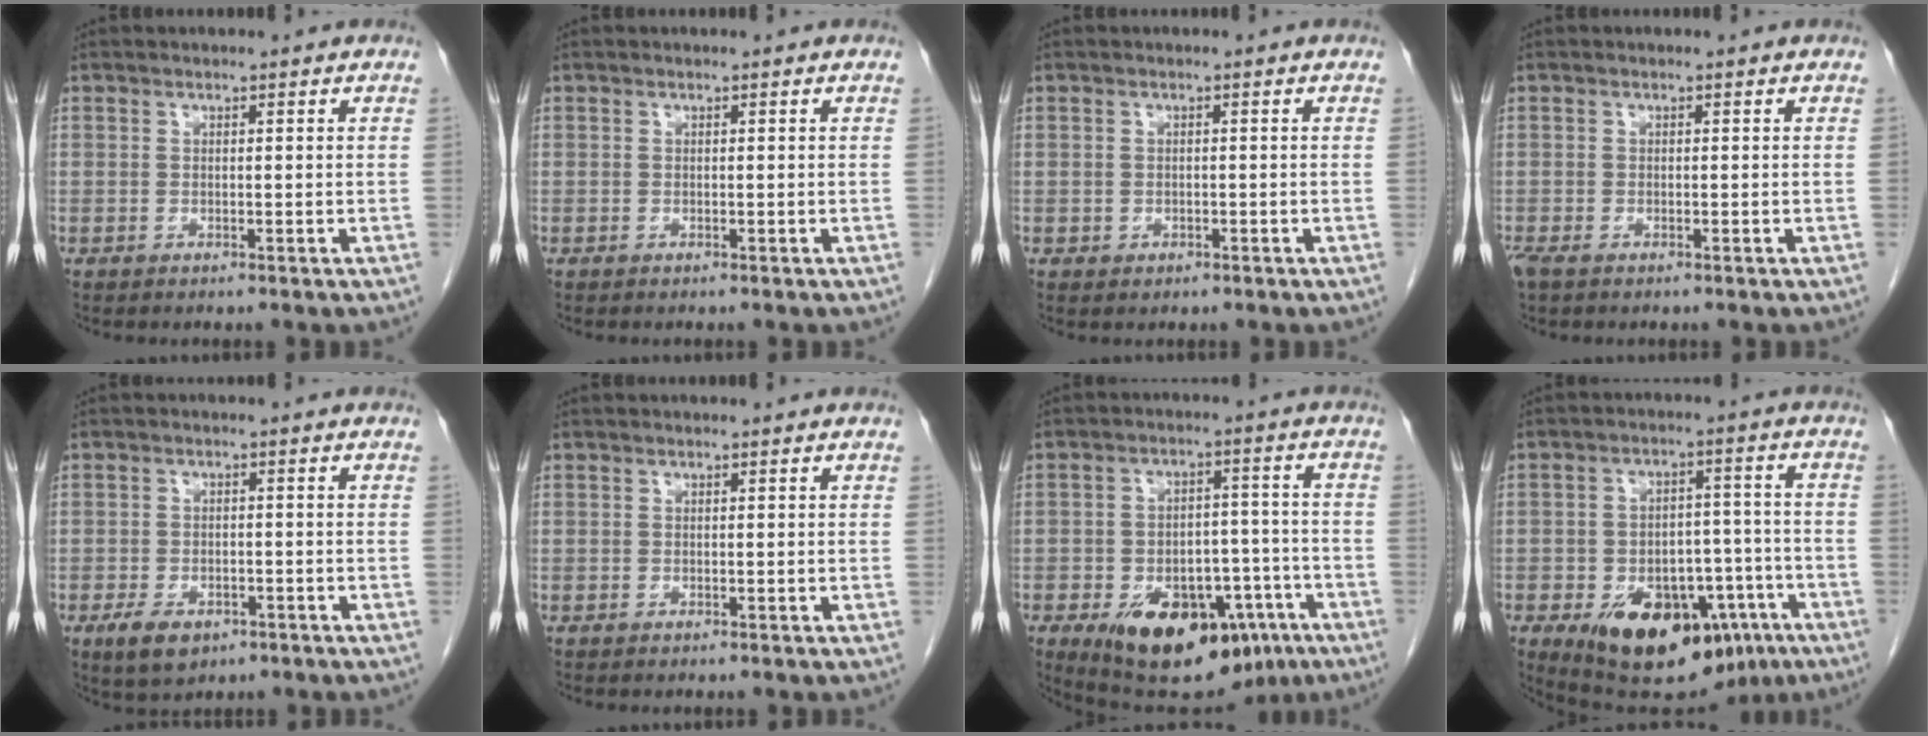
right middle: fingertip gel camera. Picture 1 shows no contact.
{"total": 0.0}
{"total": 0.9, "force": [-0.3, 0.8, 0.3], "torque": [-0.008, 0.001, -0.001]}
{"total": 1.9, "force": [-1.2, 0.8, 1.1], "torque": [-0.031, -0.007, -0.021]}
{"total": 5.4, "force": [-3.1, 3.1, 3.2], "torque": [-0.060, -0.003, -0.044]}
{"total": 0.0}
{"total": 20.0, "force": [-10.5, 10.8, 13.1], "torque": [-0.202, 0.009, -0.145]}
{"total": 21.1, "force": [-10.9, 11.6, 13.8], "torque": [-0.212, 0.009, -0.148]}